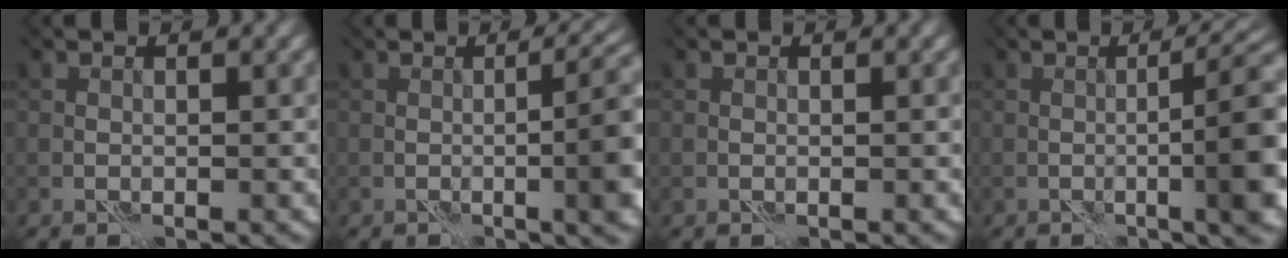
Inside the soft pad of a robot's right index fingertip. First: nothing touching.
{"total": 6.7, "force": [-0.4, 1.5, 6.5], "torque": [-0.061, 0.010, -0.003]}
{"total": 0.0}
{"total": 8.0, "force": [-0.5, 1.4, 7.9], "torque": [-0.083, 0.015, -0.005]}